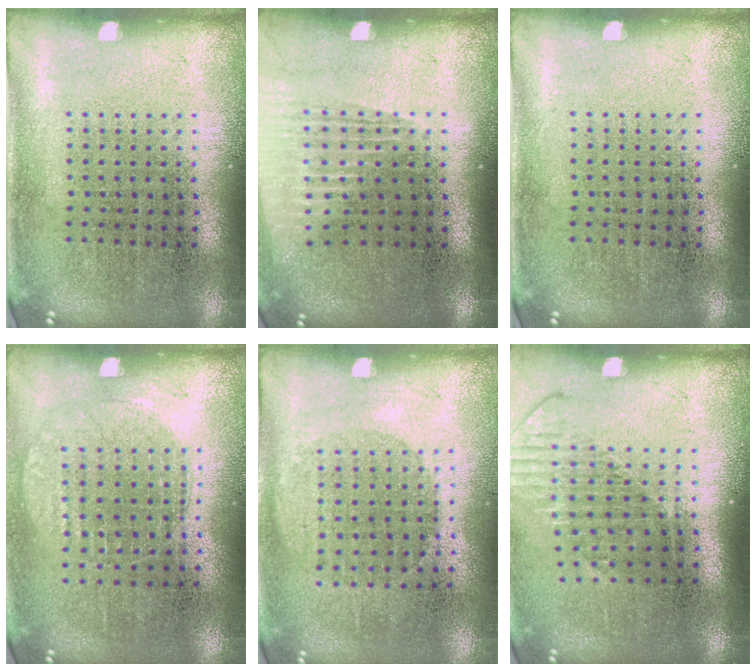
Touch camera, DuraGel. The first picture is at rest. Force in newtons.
{"total": 1.3, "press": 1.2, "slide": 0.6}
{"total": 0.0}
{"total": 1.0, "press": 0.9, "slide": 0.3}
{"total": 1.0, "press": 0.9, "slide": 0.5}
{"total": 1.6, "press": 1.2, "slide": 1.0}